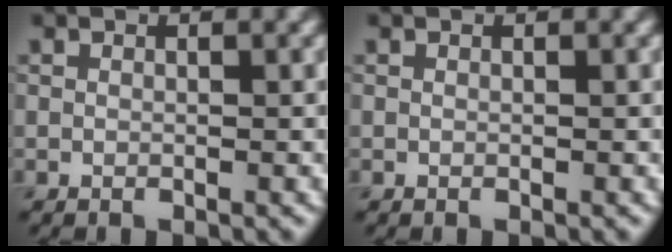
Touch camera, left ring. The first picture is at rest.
{"total": 0.0}